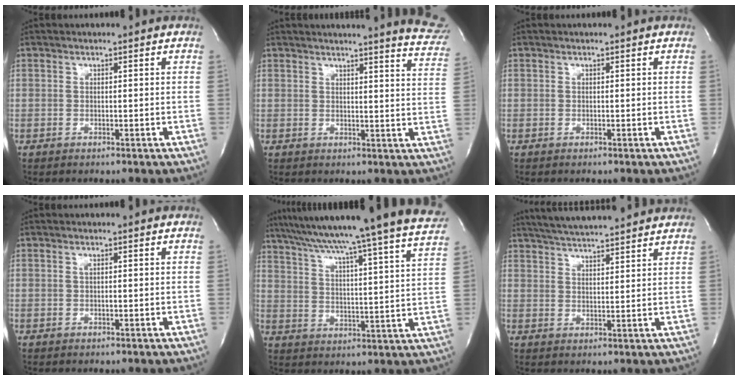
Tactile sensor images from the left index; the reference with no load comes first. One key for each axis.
{"total": 12.2, "fx": 11.5, "fy": 0.2, "fz": 4.1, "tx": -0.038, "ty": -0.064, "tz": 0.105}
{"total": 0.0}
{"total": 0.7, "fx": 0.1, "fy": 0.1, "fz": 0.7, "tx": -0.015, "ty": -0.001, "tz": 0.001}
{"total": 30.2, "fx": 27.0, "fy": -1.8, "fz": 13.4, "tx": -0.226, "ty": -0.061, "tz": 0.353}
{"total": 14.3, "fx": 12.9, "fy": 1.1, "fz": 6.0, "tx": -0.109, "ty": 0.027, "tz": 0.187}